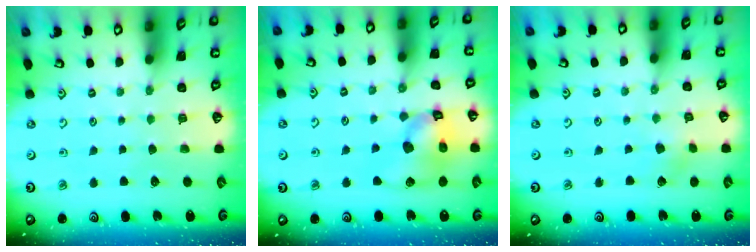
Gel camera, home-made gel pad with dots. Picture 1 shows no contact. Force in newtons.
{"total": 13.1, "press": 12.9, "slide": 1.8}
{"total": 2.9, "press": 2.8, "slide": 0.3}